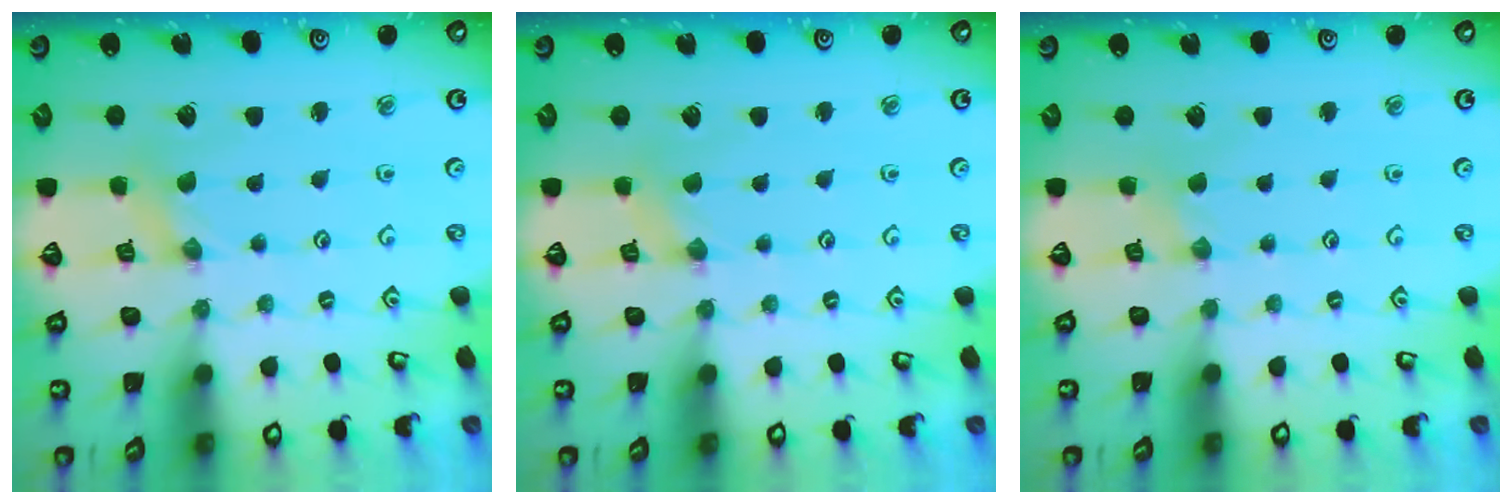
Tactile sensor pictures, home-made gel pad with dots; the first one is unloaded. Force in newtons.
{"total": 0.5, "press": 0.5, "slide": 0.1}
{"total": 1.2, "press": 1.2, "slide": 0.3}